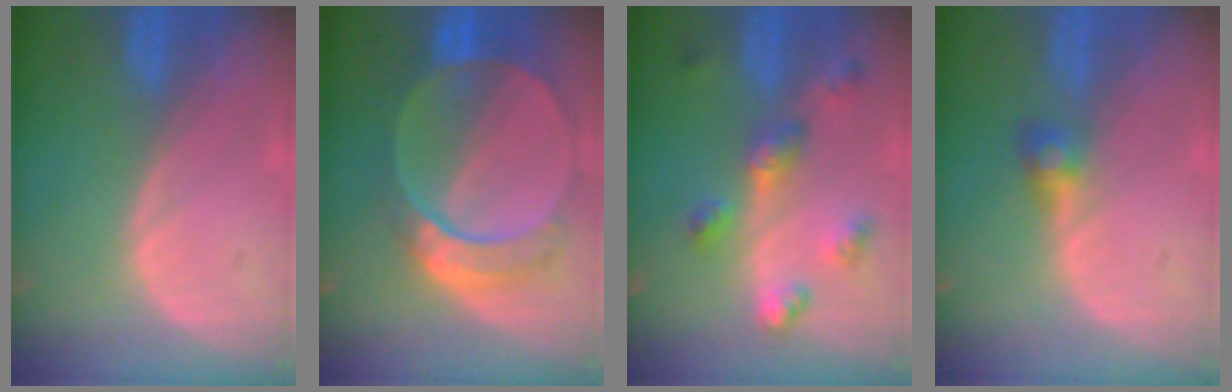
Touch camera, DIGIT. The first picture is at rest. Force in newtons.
{"total": 9.7, "press": 8.4, "slide": 4.8}
{"total": 6.4, "press": 5.7, "slide": 2.8}
{"total": 2.5, "press": 2.5, "slide": 0.2}